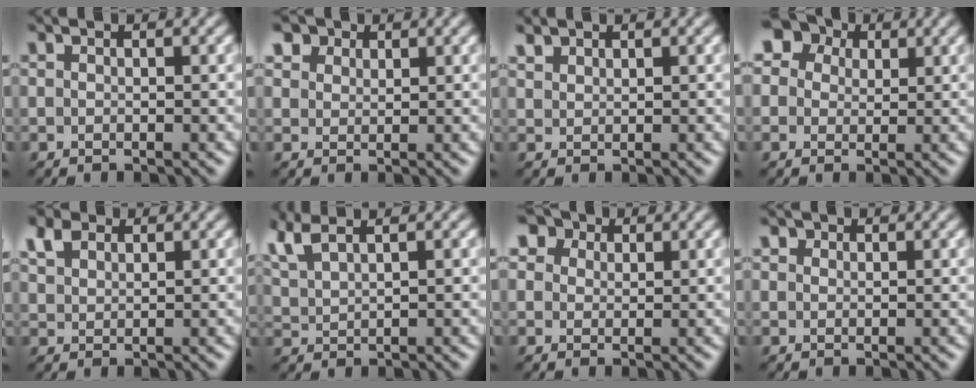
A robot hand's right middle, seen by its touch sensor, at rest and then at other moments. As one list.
[{"total": 3.1, "force": [2.4, 1.8, 0.9], "torque": [-0.020, -0.003, 0.043]}, {"total": 1.2, "force": [1.2, 0.4, 0.1], "torque": [-0.006, 0.002, 0.027]}, {"total": 7.1, "force": [3.7, 5.4, 2.7], "torque": [-0.069, 0.021, 0.047]}, {"total": 2.4, "force": [1.6, 1.6, 0.9], "torque": [-0.028, 0.006, 0.034]}, {"total": 4.1, "force": [2.8, 1.5, 2.6], "torque": [-0.071, 0.020, 0.053]}, {"total": 6.0, "force": [3.8, 3.9, 2.3], "torque": [-0.063, 0.011, 0.052]}, {"total": 0.8, "force": [0.5, 0.6, 0.1], "torque": [0.000, -0.002, 0.009]}]